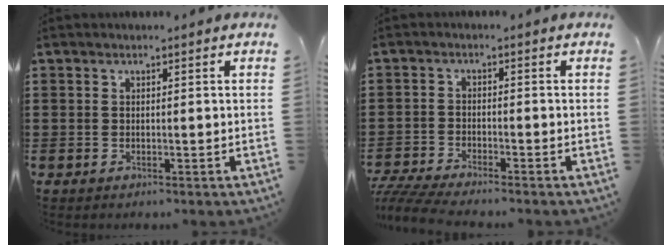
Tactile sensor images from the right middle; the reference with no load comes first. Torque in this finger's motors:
{"motor_torque": [0.81, -0.30, 0.31, 0.11]}